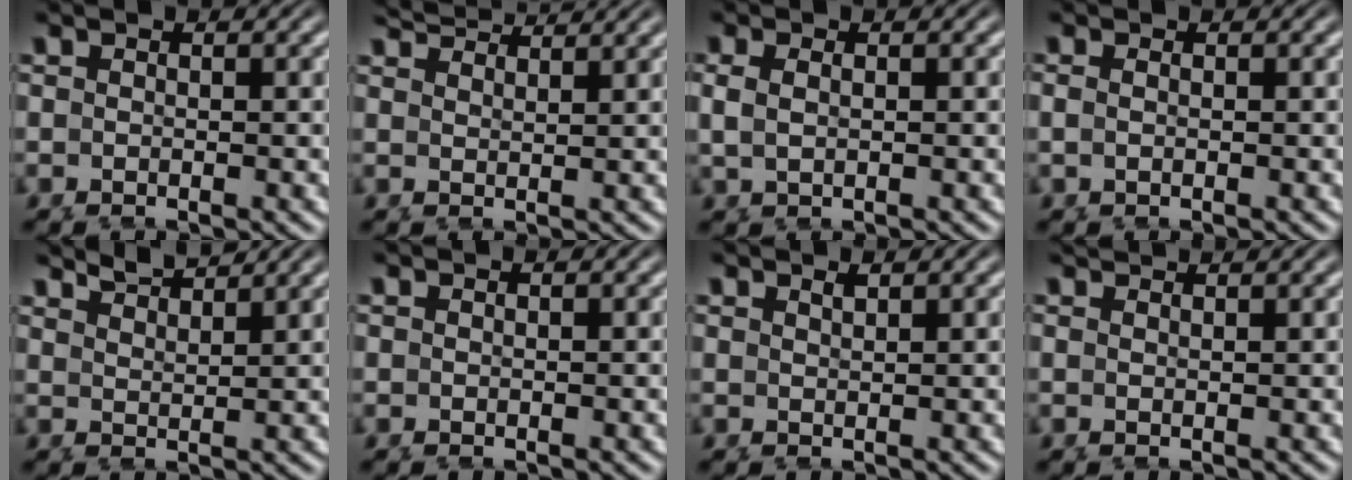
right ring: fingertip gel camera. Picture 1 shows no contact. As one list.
[{"total": 3.6, "force": [3.5, -0.9, 0.2], "torque": [0.006, 0.002, 0.060]}, {"total": 1.3, "force": [0.7, 0.2, 1.1], "torque": [-0.025, -0.003, 0.018]}, {"total": 0.6, "force": [0.2, -0.1, 0.6], "torque": [-0.016, -0.002, 0.006]}, {"total": 3.3, "force": [3.0, -1.5, -0.3], "torque": [0.017, 0.002, 0.058]}, {"total": 0.0}, {"total": 0.9, "force": [0.7, -0.6, -0.2], "torque": [0.000, -0.010, 0.019]}, {"total": 1.5, "force": [1.3, -0.9, 0.0], "torque": [0.002, -0.005, 0.023]}]